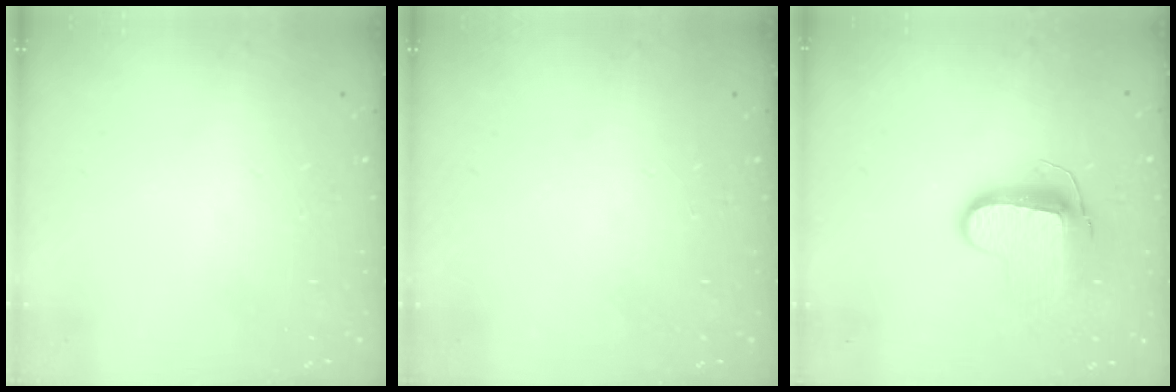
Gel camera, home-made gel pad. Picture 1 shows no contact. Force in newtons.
{"total": 0.0}
{"total": 10.3, "press": 10.3, "slide": 1.0}